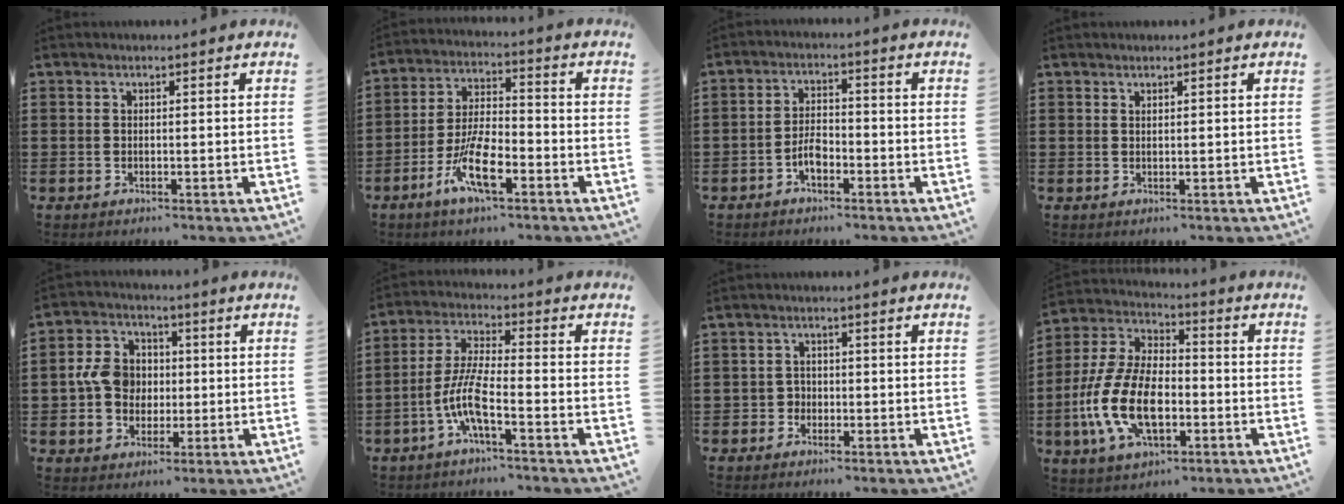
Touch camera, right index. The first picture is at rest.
{"total": 9.0, "force": [-4.4, 3.1, 7.2], "torque": [-0.160, -0.005, -0.085]}
{"total": 3.5, "force": [-1.8, 1.9, 2.3], "torque": [-0.051, 0.005, -0.036]}
{"total": 0.8, "force": [0.8, 0.0, 0.1], "torque": [-0.004, -0.001, 0.017]}
{"total": 7.3, "force": [-0.1, 6.4, 3.6], "torque": [-0.107, 0.014, -0.006]}
{"total": 7.5, "force": [-3.4, 1.3, 6.5], "torque": [-0.157, -0.013, -0.072]}
{"total": 1.5, "force": [-0.7, 1.3, 0.3], "torque": [-0.012, 0.000, -0.016]}
{"total": 13.0, "force": [-3.9, 6.7, 10.4], "torque": [-0.256, -0.008, -0.079]}